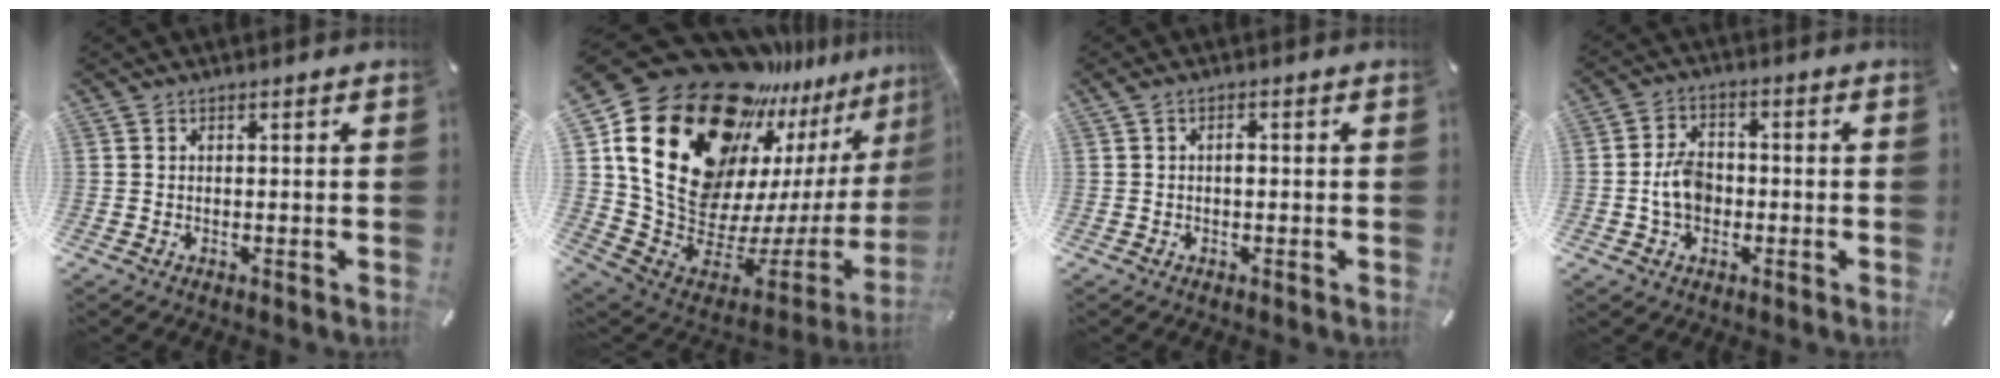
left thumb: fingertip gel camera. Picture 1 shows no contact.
{"total": 30.1, "force": [14.3, 19.3, 18.2], "torque": [-0.293, -0.147, 0.293]}
{"total": 1.7, "force": [-0.1, 1.0, 1.4], "torque": [-0.028, 0.004, -0.003]}
{"total": 6.8, "force": [-1.3, 4.9, 4.5], "torque": [-0.091, 0.005, -0.028]}